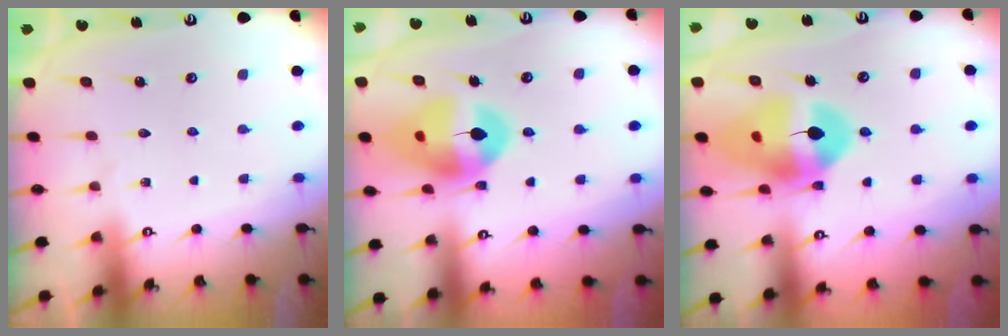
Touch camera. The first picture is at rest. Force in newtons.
{"total": 15.8, "press": 15.7, "slide": 2.0}
{"total": 17.1, "press": 16.9, "slide": 2.2}